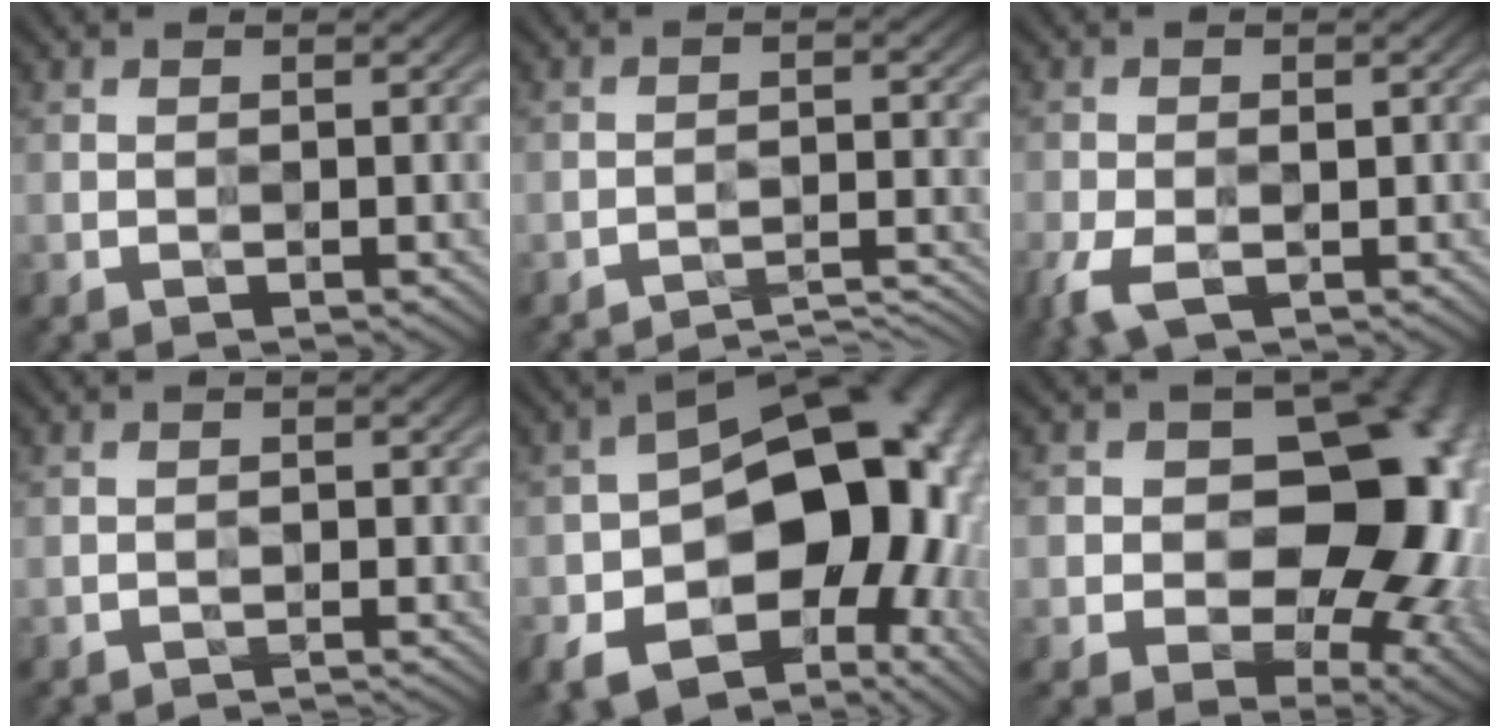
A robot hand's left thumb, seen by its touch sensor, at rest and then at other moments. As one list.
[{"total": 4.7, "force": [-4.4, 0.5, 1.6], "torque": [-0.030, 0.010, -0.062]}, {"total": 5.0, "force": [-2.1, 2.7, 3.7], "torque": [-0.081, -0.010, -0.040]}, {"total": 1.4, "force": [-1.3, 0.1, 0.2], "torque": [0.001, 0.002, -0.024]}, {"total": 20.3, "force": [-4.6, 13.8, 14.2], "torque": [-0.205, -0.039, -0.054]}, {"total": 18.2, "force": [0.9, 13.4, 12.3], "torque": [-0.149, -0.015, 0.012]}]